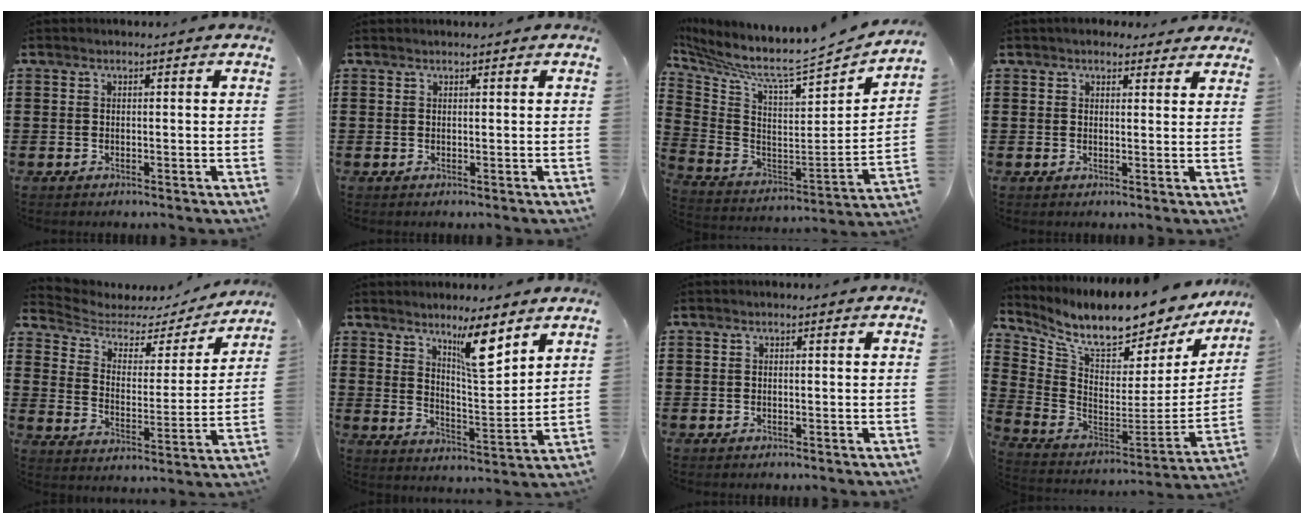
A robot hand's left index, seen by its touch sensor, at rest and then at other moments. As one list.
[{"total": 0.6, "force": [0.6, 0.1, 0.1], "torque": [-0.003, -0.001, 0.011]}, {"total": 6.1, "force": [5.1, 0.2, 3.2], "torque": [-0.090, -0.062, 0.075]}, {"total": 2.8, "force": [2.5, 1.1, 0.5], "torque": [-0.009, -0.003, 0.046]}, {"total": 3.9, "force": [2.9, 2.2, 1.3], "torque": [-0.049, -0.016, 0.040]}, {"total": 8.8, "force": [6.6, 1.7, 5.6], "torque": [-0.094, -0.029, 0.109]}, {"total": 0.0}, {"total": 9.6, "force": [8.5, 1.5, 4.2], "torque": [-0.109, -0.082, 0.140]}]